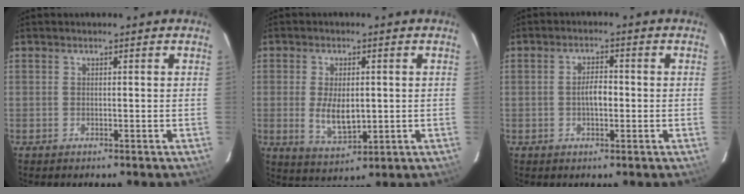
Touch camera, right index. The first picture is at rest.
{"total": 7.3, "force": [-0.4, 3.9, 6.2], "torque": [-0.119, -0.011, 0.002]}
{"total": 3.4, "force": [-0.5, 1.6, 3.0], "torque": [-0.055, 0.006, -0.007]}